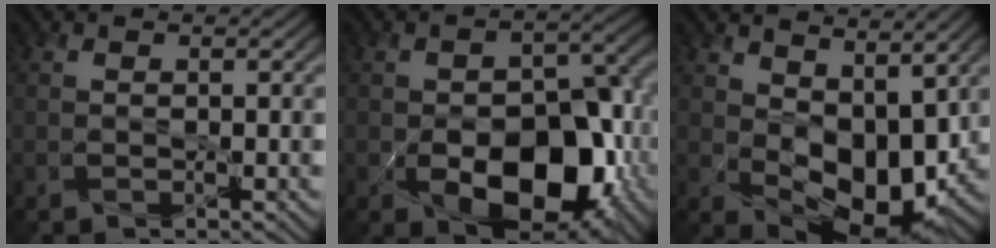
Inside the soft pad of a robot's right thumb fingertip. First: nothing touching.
{"total": 13.4, "force": [-4.1, 8.3, 9.7], "torque": [-0.135, -0.020, -0.058]}
{"total": 9.7, "force": [2.4, 5.9, 7.3], "torque": [-0.133, -0.018, 0.050]}